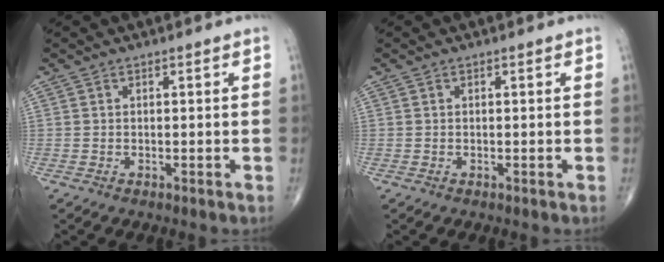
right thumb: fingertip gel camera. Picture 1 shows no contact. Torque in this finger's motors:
{"motor_torque": [0.06, 0.06, -0.14, -0.05, 0.00]}